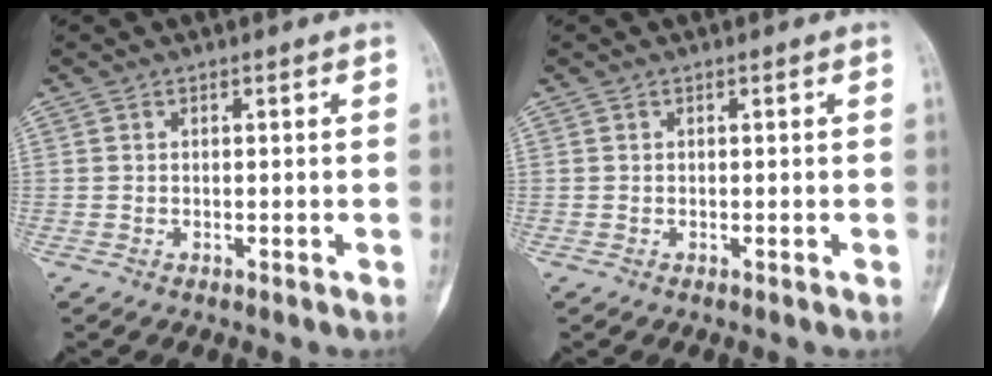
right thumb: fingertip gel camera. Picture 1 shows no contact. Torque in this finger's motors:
{"motor_torque": [0.00, 0.00, 0.00, 0.00, 0.00]}